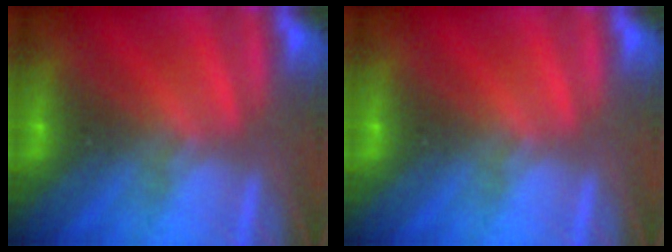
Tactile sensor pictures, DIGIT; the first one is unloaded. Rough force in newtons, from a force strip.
{"total": 0.0}